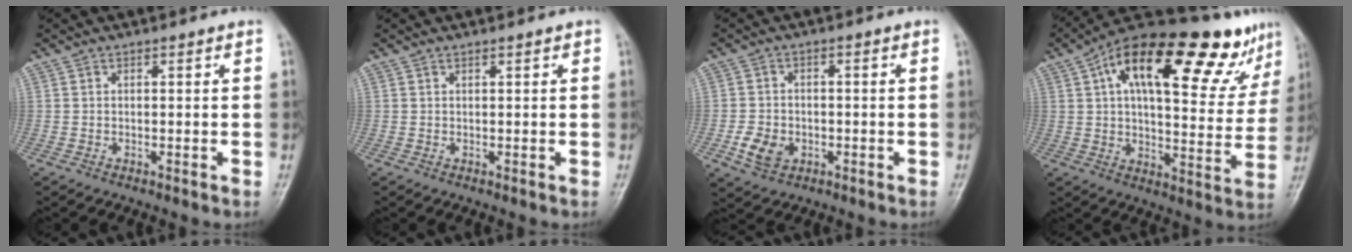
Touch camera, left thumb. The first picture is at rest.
{"total": 0.5, "force": [0.4, 0.2, 0.3], "torque": [-0.005, -0.001, 0.005]}
{"total": 5.5, "force": [-1.8, 4.3, 2.9], "torque": [-0.045, 0.006, -0.029]}
{"total": 26.5, "force": [14.4, 9.6, 20.0], "torque": [-0.254, 0.004, 0.215]}